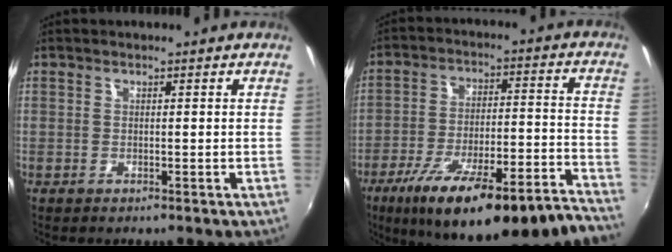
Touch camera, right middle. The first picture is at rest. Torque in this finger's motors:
{"motor_torque": [1.67, -0.46, 0.85, 0.21]}